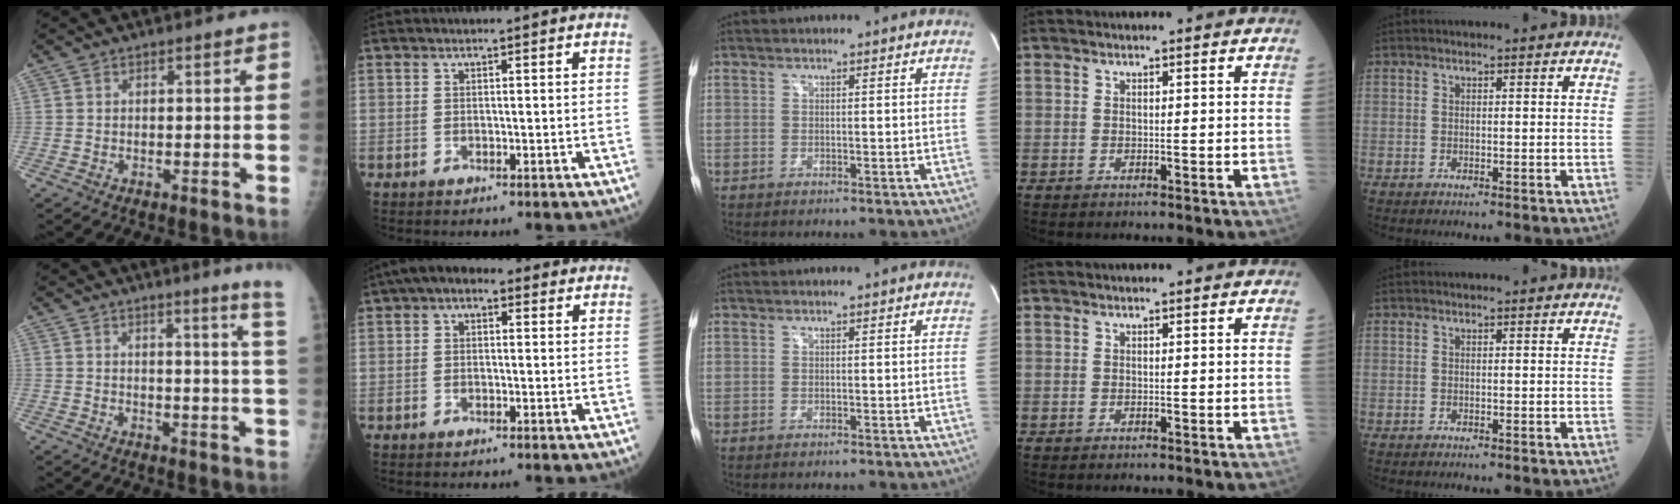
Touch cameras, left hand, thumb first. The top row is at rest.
{"thumb": {"total": 9.7, "force": [7.3, -1.7, 6.2], "torque": [-0.075, -0.068, 0.065]}, "index": {"total": 5.1, "force": [2.5, 2.8, 3.4], "torque": [-0.054, 0.035, 0.030]}}